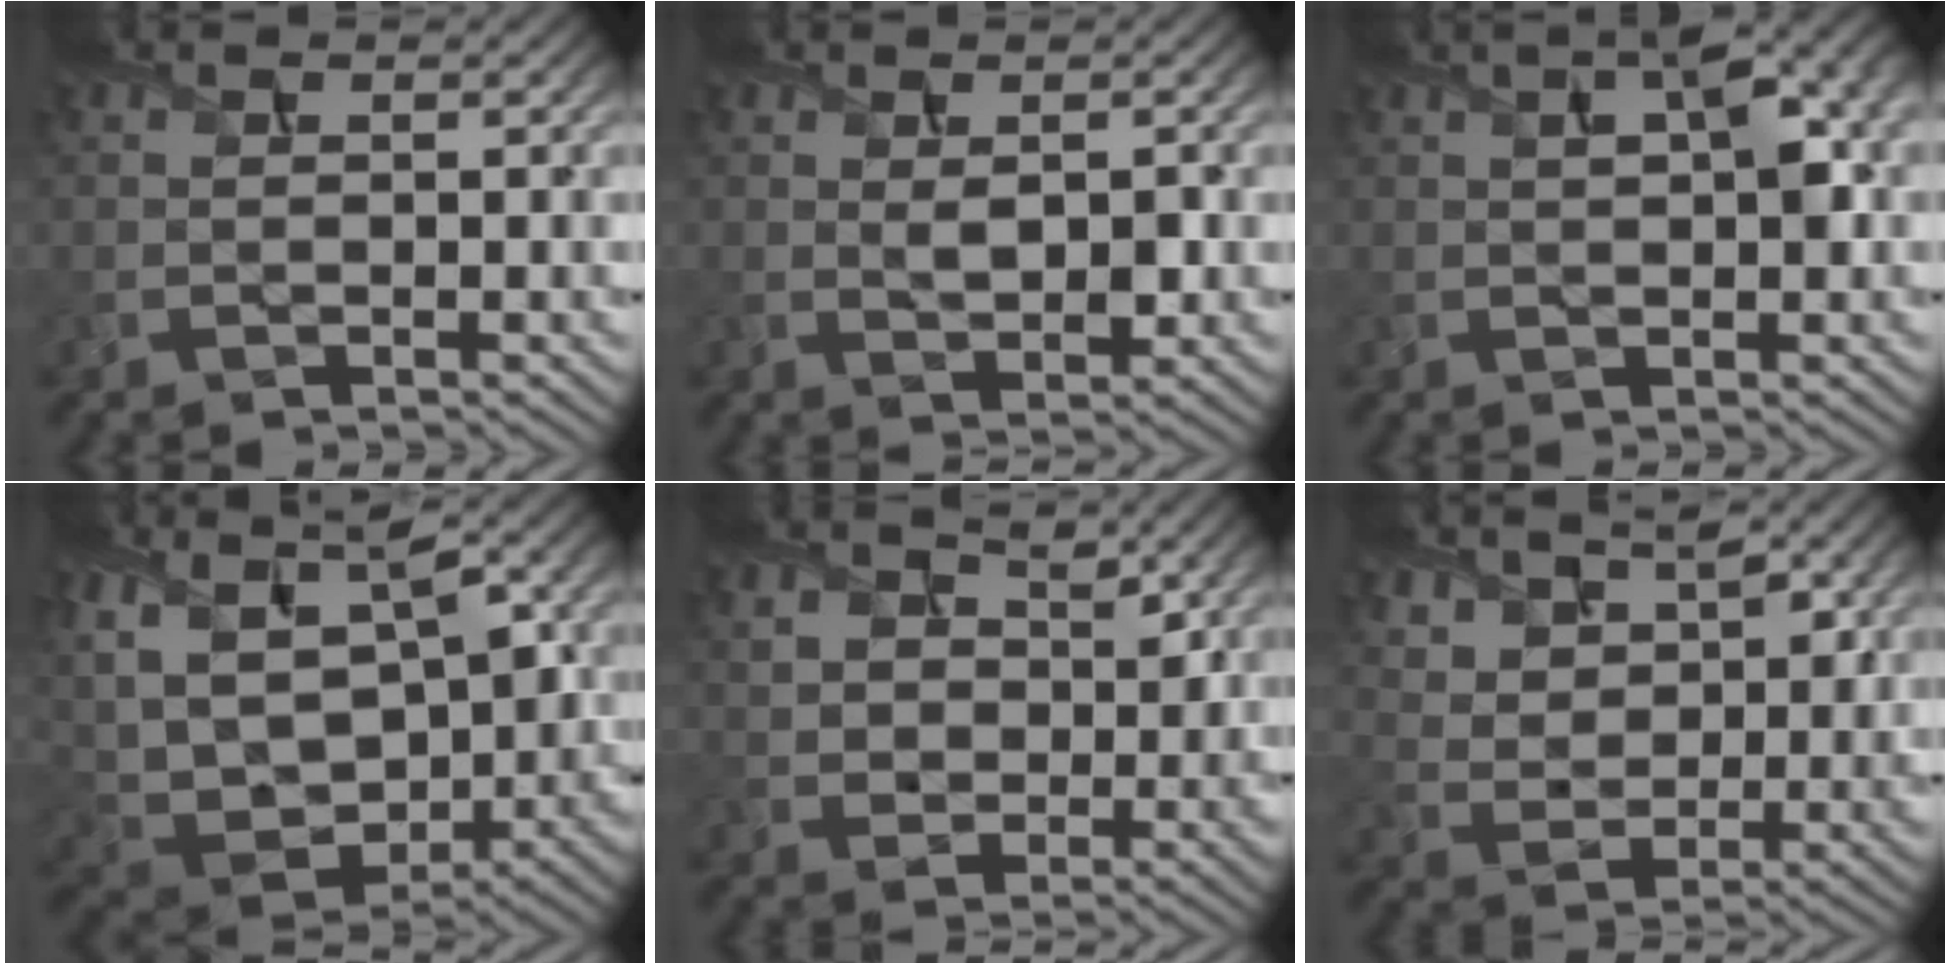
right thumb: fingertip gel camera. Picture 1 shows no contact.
{"total": 2.4, "force": [0.4, 1.3, 1.9], "torque": [-0.038, -0.006, 0.012]}
{"total": 6.0, "force": [1.7, 2.1, 5.3], "torque": [-0.086, 0.014, 0.025]}
{"total": 16.3, "force": [3.3, 11.1, 11.5], "torque": [-0.269, 0.014, 0.087]}
{"total": 5.8, "force": [2.5, 4.5, 2.5], "torque": [-0.082, -0.010, 0.042]}
{"total": 8.0, "force": [5.3, 5.0, 3.4], "torque": [-0.106, -0.027, 0.116]}